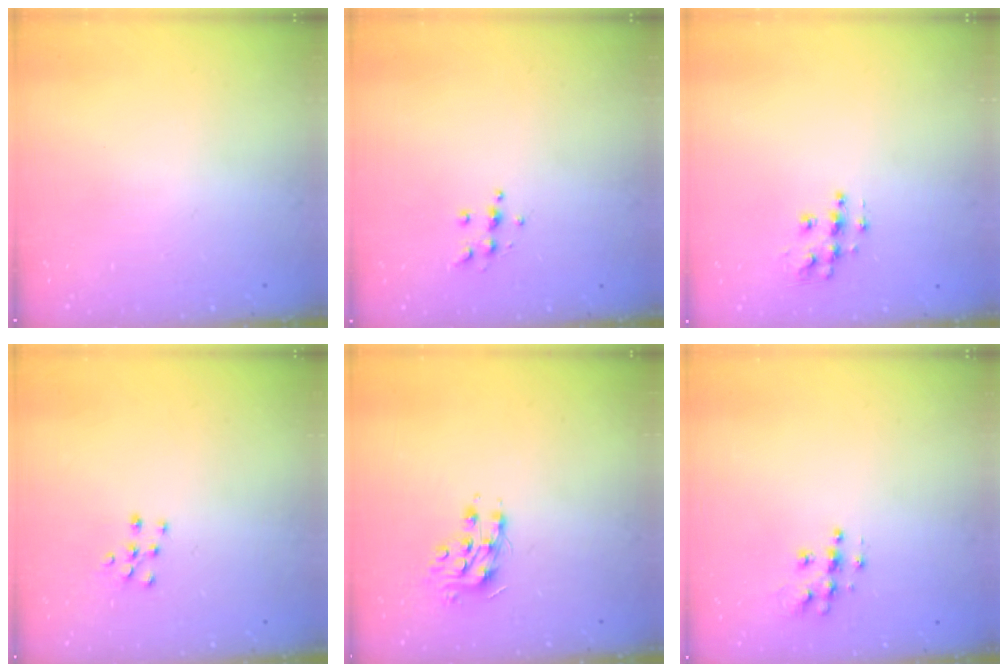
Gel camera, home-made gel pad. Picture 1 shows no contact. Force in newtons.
{"total": 6.7, "press": 6.7, "slide": 0.8}
{"total": 8.6, "press": 8.6, "slide": 0.3}
{"total": 6.8, "press": 6.8, "slide": 0.4}
{"total": 8.4, "press": 8.4, "slide": 0.2}
{"total": 8.0, "press": 8.0, "slide": 0.4}